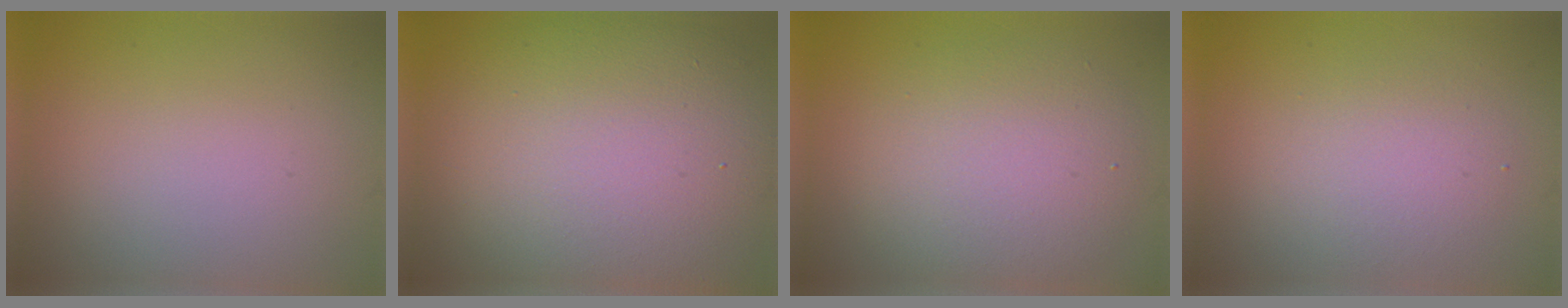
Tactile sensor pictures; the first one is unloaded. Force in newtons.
{"total": 14.5, "press": 14.5, "slide": 0.9}
{"total": 5.6, "press": 5.6, "slide": 0.2}
{"total": 2.9, "press": 2.8, "slide": 0.2}